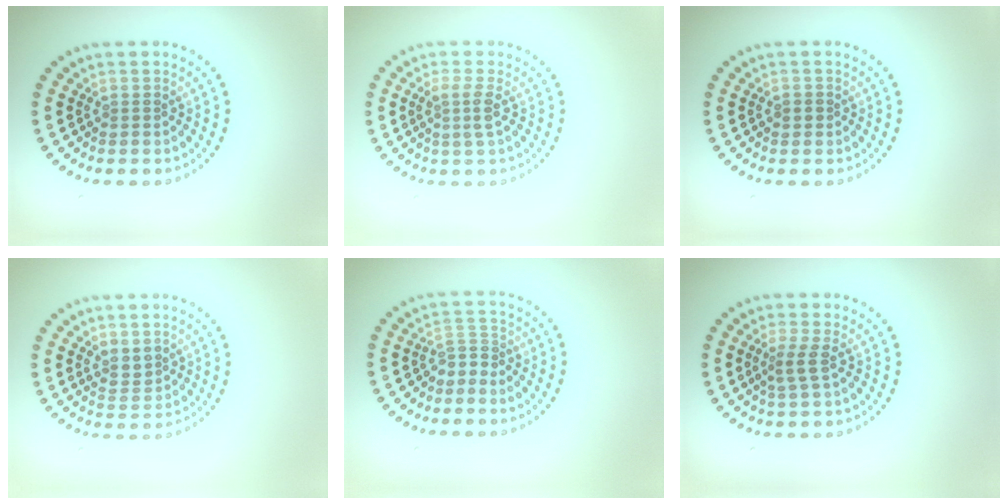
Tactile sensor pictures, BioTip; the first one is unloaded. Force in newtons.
{"total": 1.9, "press": 1.5, "slide": 1.2}
{"total": 0.8, "press": 0.7, "slide": 0.1}
{"total": 1.6, "press": 1.4, "slide": 0.8}
{"total": 1.8, "press": 1.1, "slide": 1.4}
{"total": 1.8, "press": 1.3, "slide": 1.2}